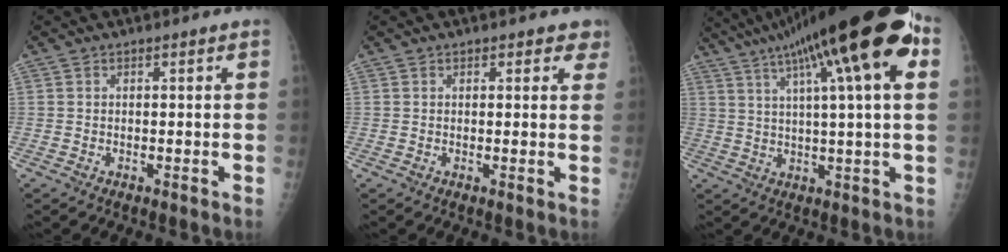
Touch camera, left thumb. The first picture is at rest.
{"total": 2.7, "force": [1.8, 1.7, 1.0], "torque": [0.022, -0.005, 0.015]}
{"total": 24.0, "force": [10.6, 3.7, 21.1], "torque": [-0.341, 0.023, 0.160]}